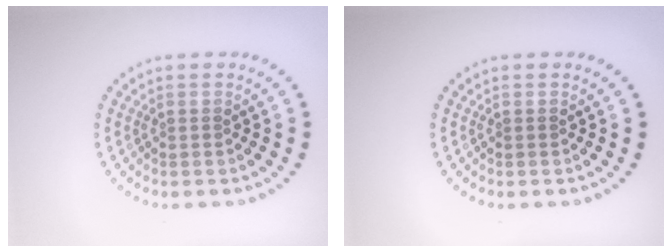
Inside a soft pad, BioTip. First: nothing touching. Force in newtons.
{"total": 0.0}